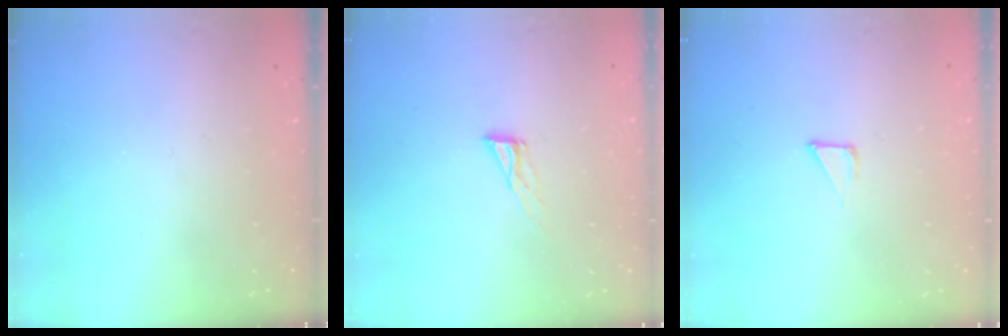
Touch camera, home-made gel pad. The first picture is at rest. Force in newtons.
{"total": 6.5, "press": 6.5, "slide": 0.4}
{"total": 2.1, "press": 2.1, "slide": 0.1}